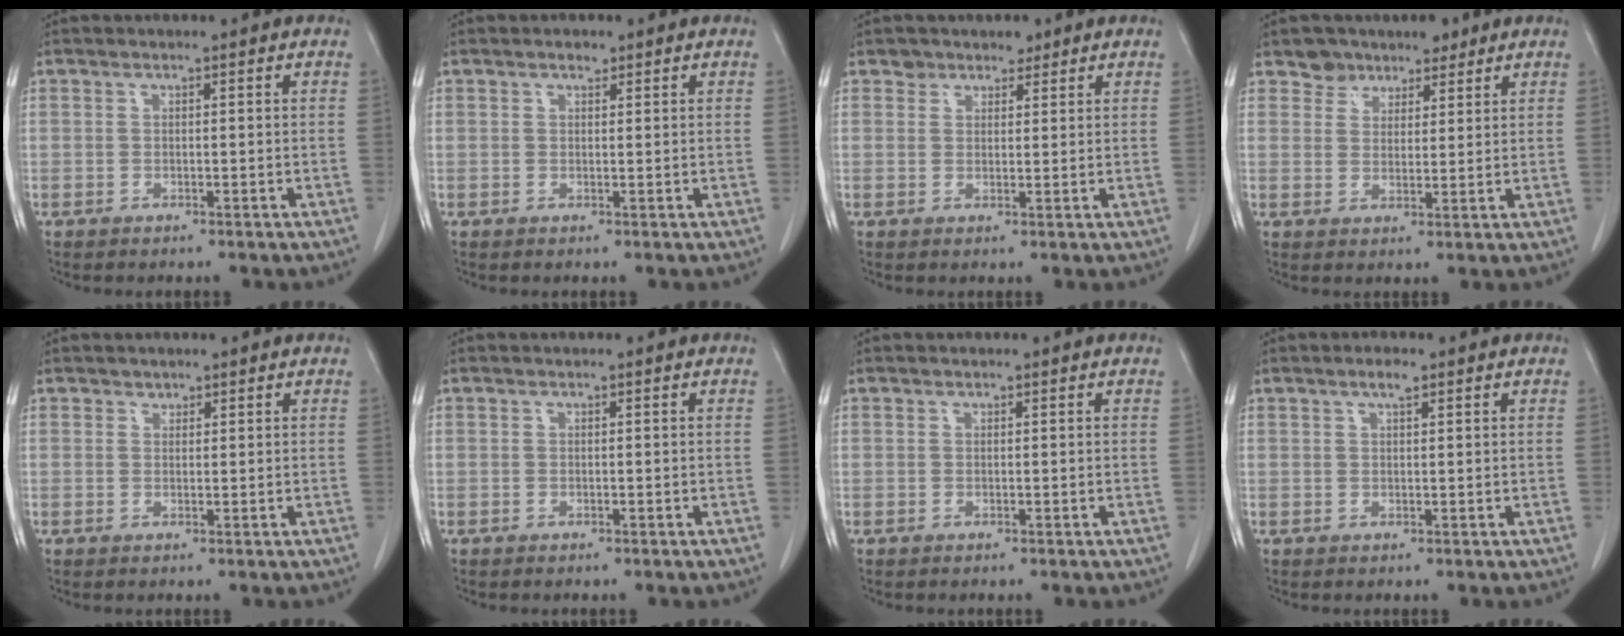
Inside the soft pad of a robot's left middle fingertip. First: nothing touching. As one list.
[{"total": 1.0, "force": [0.7, 0.4, 0.5], "torque": [-0.011, -0.003, 0.011]}, {"total": 2.5, "force": [1.9, 1.6, 0.0], "torque": [0.012, 0.000, 0.025]}, {"total": 4.6, "force": [3.5, 3.0, 0.1], "torque": [0.005, 0.009, 0.056]}, {"total": 0.9, "force": [0.8, 0.5, 0.0], "torque": [0.005, -0.006, 0.009]}, {"total": 0.0}, {"total": 0.0}, {"total": 1.8, "force": [1.2, 0.4, 1.3], "torque": [-0.026, 0.002, 0.021]}]